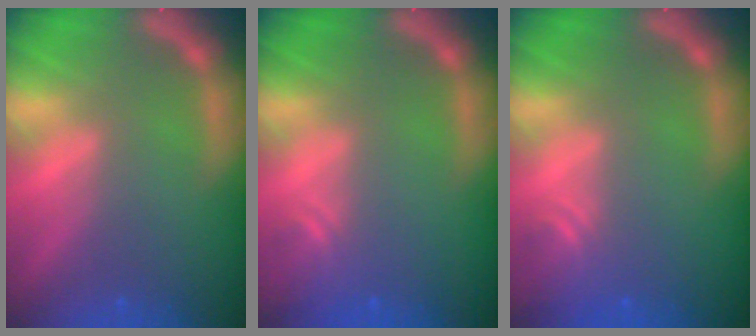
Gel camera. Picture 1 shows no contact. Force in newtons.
{"total": 1.9}
{"total": 2.4}